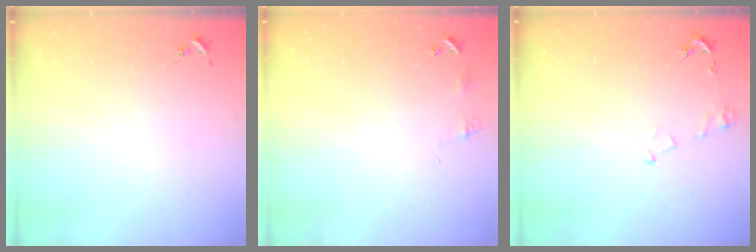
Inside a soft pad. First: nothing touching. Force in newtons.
{"total": 4.5, "press": 4.5, "slide": 0.5}
{"total": 6.2, "press": 6.2, "slide": 0.7}